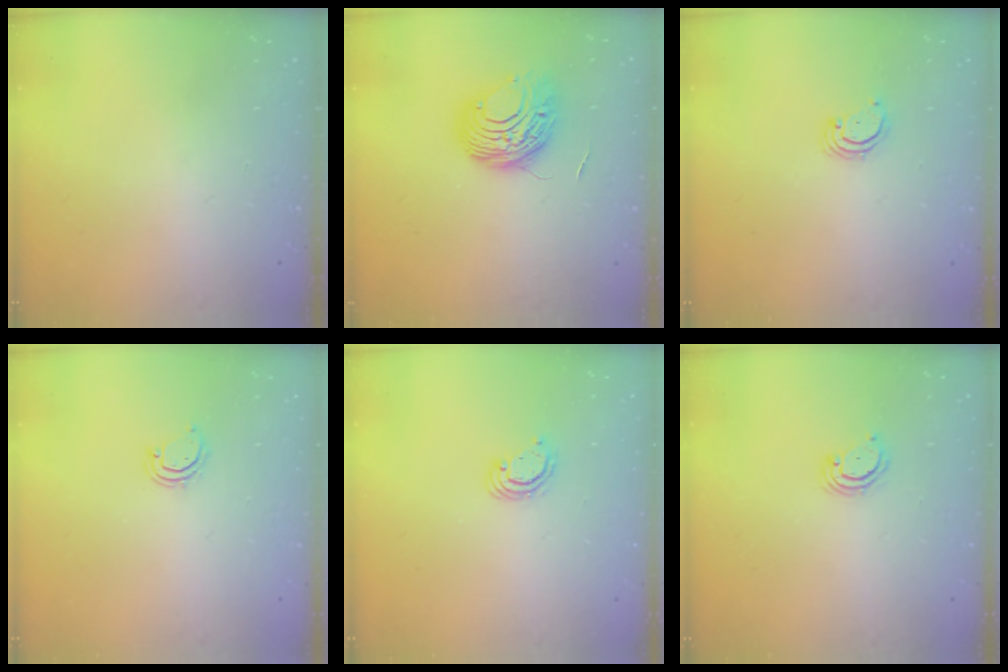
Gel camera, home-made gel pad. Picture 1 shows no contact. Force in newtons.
{"total": 9.4, "press": 9.4, "slide": 0.8}
{"total": 2.5, "press": 2.5, "slide": 0.2}
{"total": 3.6, "press": 3.6, "slide": 0.2}
{"total": 3.9, "press": 3.8, "slide": 0.4}
{"total": 2.9, "press": 2.9, "slide": 0.3}